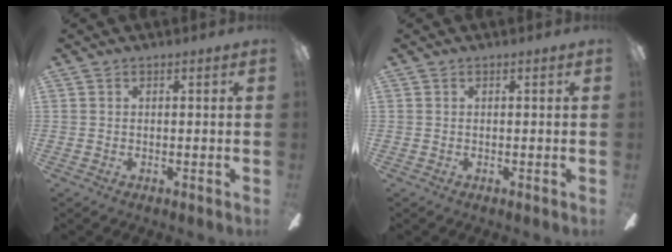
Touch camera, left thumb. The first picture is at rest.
{"total": 0.0}